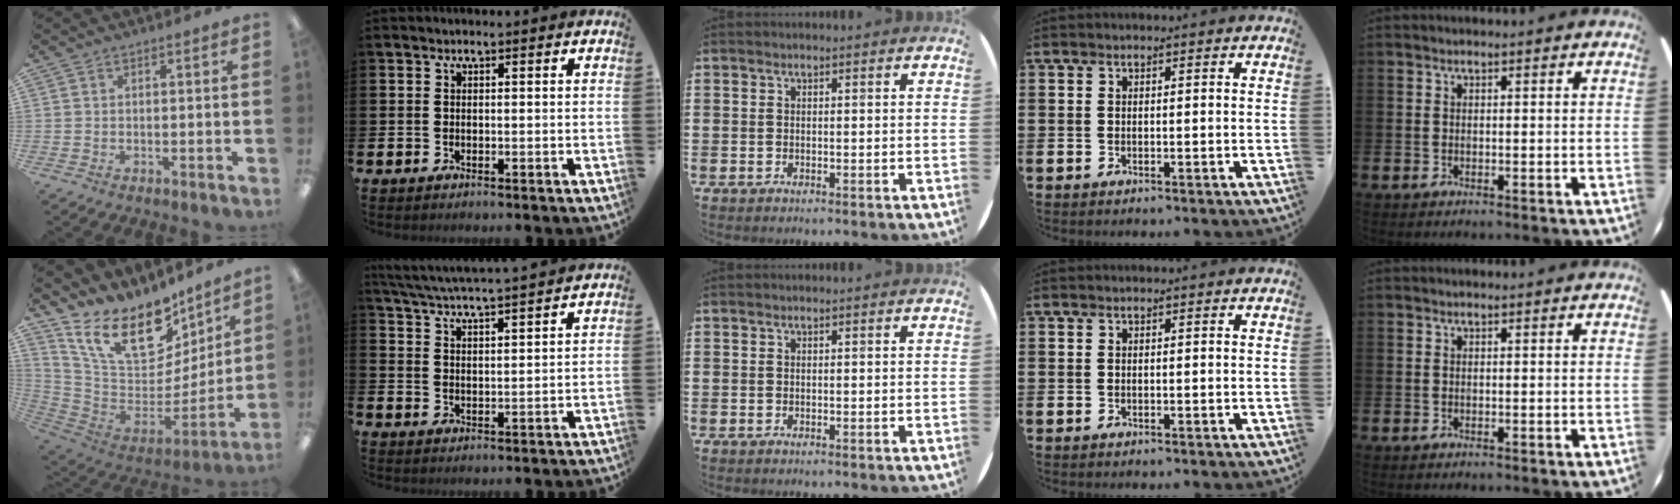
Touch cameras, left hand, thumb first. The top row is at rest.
{"thumb": {"total": 20.7, "force": [13.9, 9.6, 12.0], "torque": [-0.220, -0.101, 0.248]}, "index": {"total": 5.3, "force": [5.2, -0.5, 1.1], "torque": [-0.044, -0.036, 0.090]}}